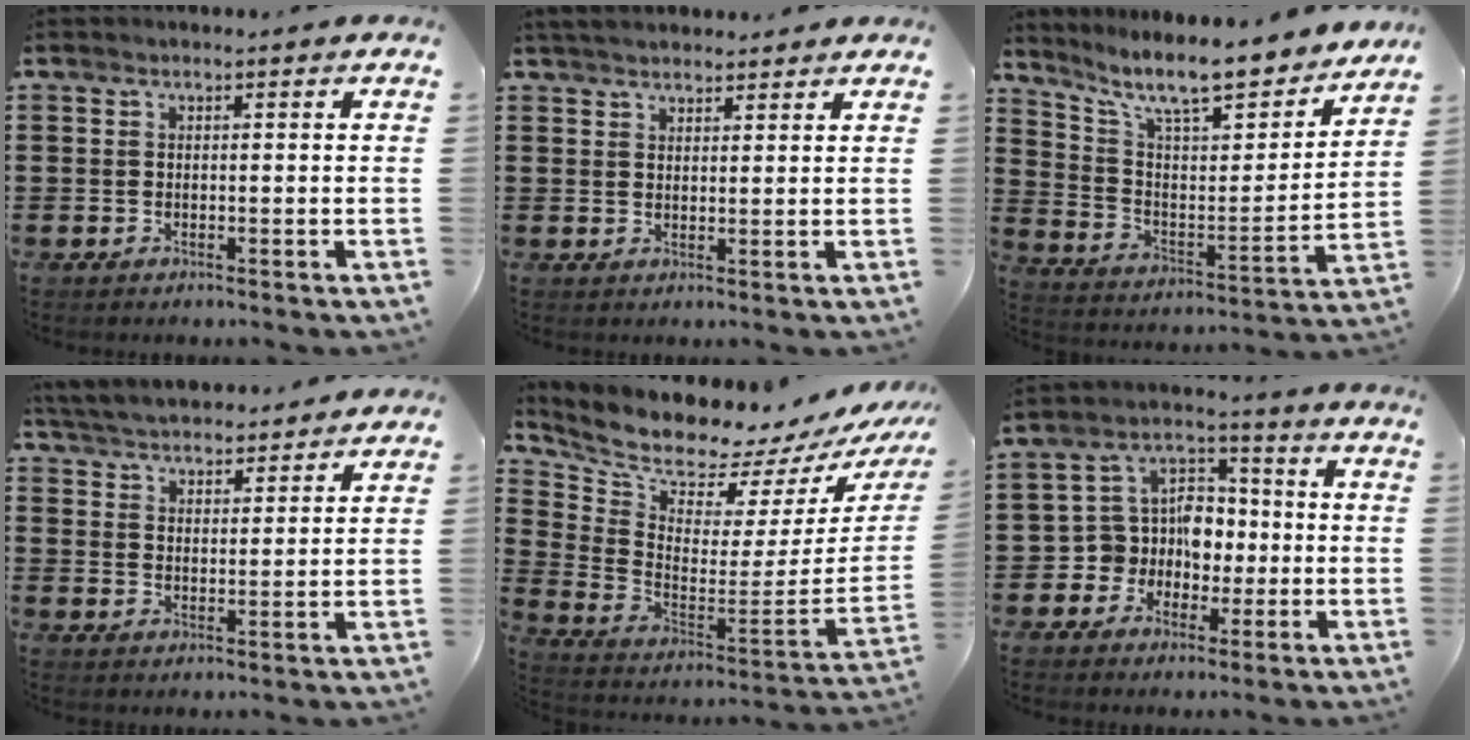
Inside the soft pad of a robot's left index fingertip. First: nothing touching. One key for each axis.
{"total": 2.9, "fx": 2.8, "fy": 0.6, "fz": 0.5, "tx": -0.017, "ty": 0.001, "tz": 0.054}
{"total": 10.2, "fx": 8.8, "fy": 1.5, "fz": 4.9, "tx": -0.117, "ty": -0.064, "tz": 0.145}
{"total": 4.6, "fx": 4.6, "fy": 0.4, "fz": 0.3, "tx": -0.027, "ty": -0.025, "tz": 0.081}
{"total": 6.5, "fx": 6.4, "fy": 0.6, "fz": 1.1, "tx": -0.067, "ty": -0.080, "tz": 0.107}
{"total": 7.5, "fx": -1.3, "fy": 7.0, "fz": 2.4, "tx": -0.078, "ty": 0.004, "tz": -0.025}